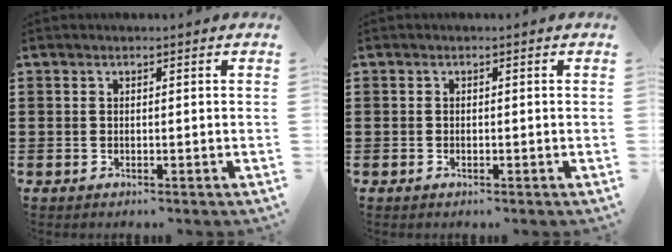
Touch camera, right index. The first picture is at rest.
{"total": 0.0}